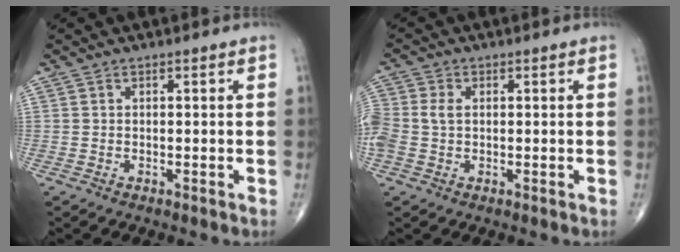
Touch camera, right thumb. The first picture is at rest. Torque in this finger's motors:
{"motor_torque": [0.22, 0.20, 0.48, 0.25, 0.13]}